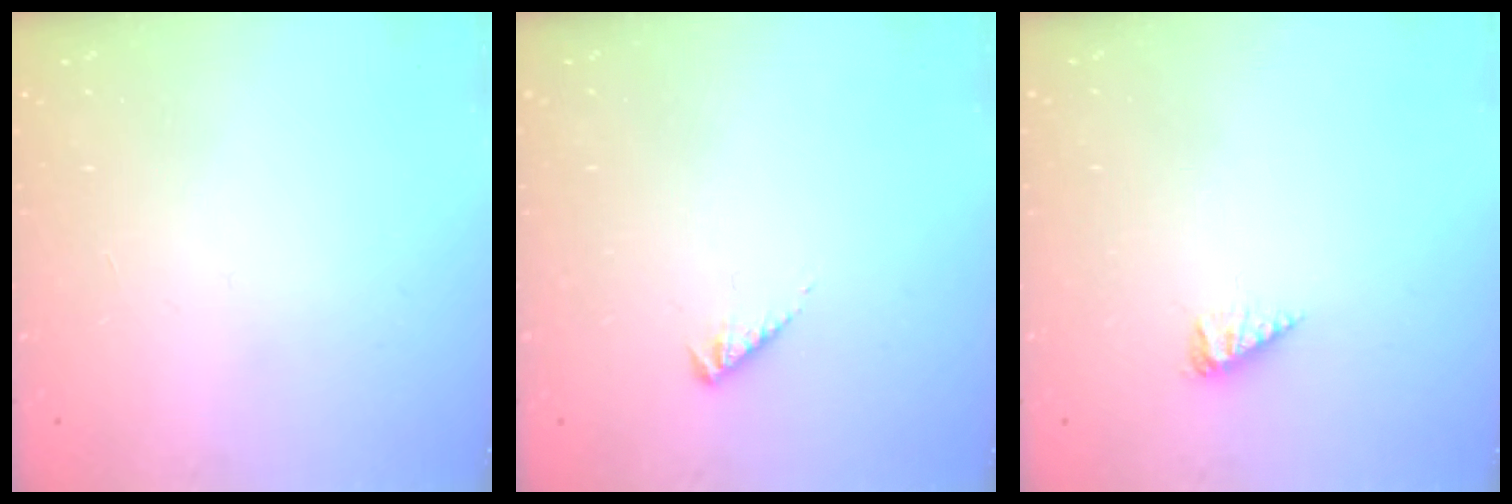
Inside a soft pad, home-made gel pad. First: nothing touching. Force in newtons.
{"total": 2.9, "press": 2.9, "slide": 0.5}
{"total": 2.5, "press": 2.5, "slide": 0.3}